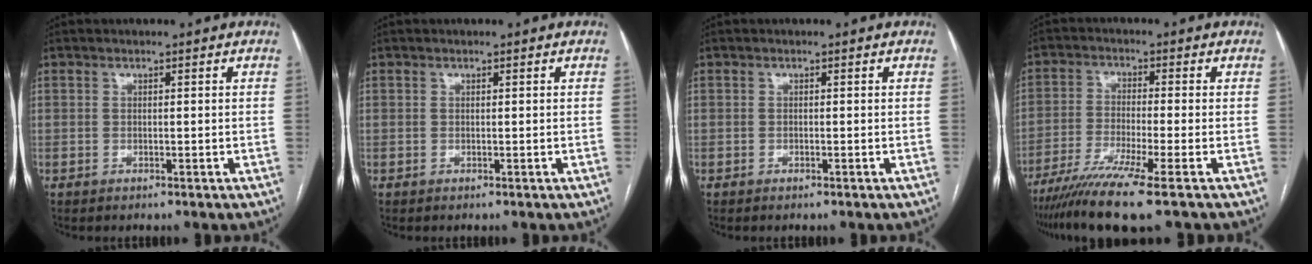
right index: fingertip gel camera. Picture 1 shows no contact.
{"total": 0.0}
{"total": 0.0}
{"total": 10.4, "force": [-7.3, -1.3, 7.2], "torque": [-0.125, -0.028, -0.124]}